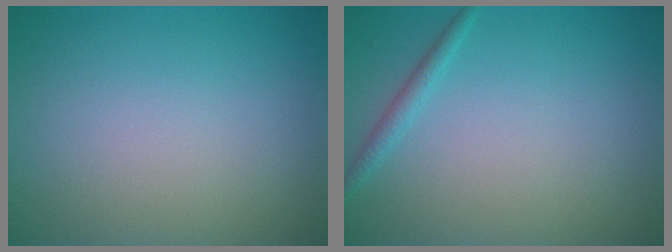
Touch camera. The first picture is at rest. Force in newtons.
{"total": 1.2, "press": 1.2, "slide": 0.0}